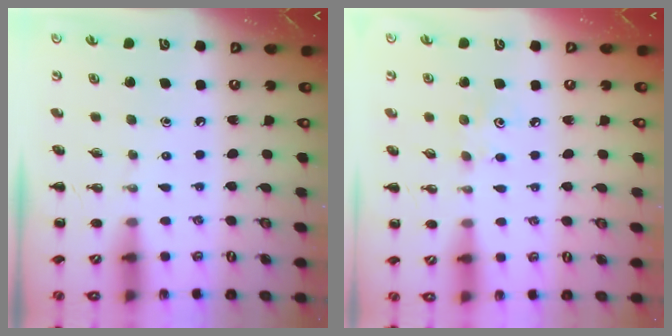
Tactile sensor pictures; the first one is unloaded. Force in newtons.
{"total": 3.8, "press": 3.7, "slide": 0.9}